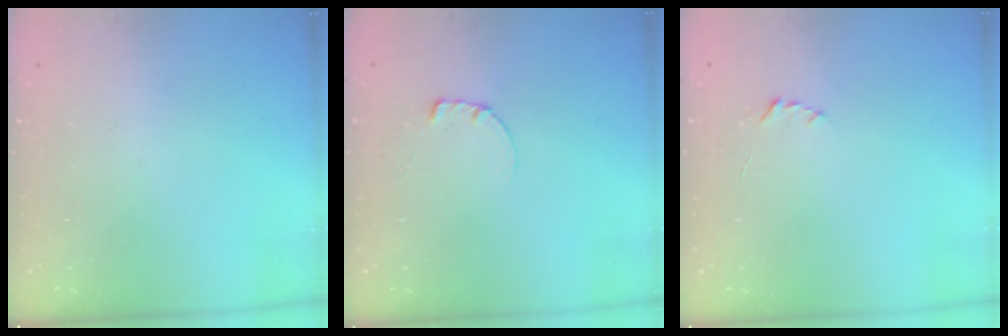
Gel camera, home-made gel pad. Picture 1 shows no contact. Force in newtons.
{"total": 0.6, "press": 0.5, "slide": 0.2}
{"total": 1.9, "press": 1.9, "slide": 0.2}